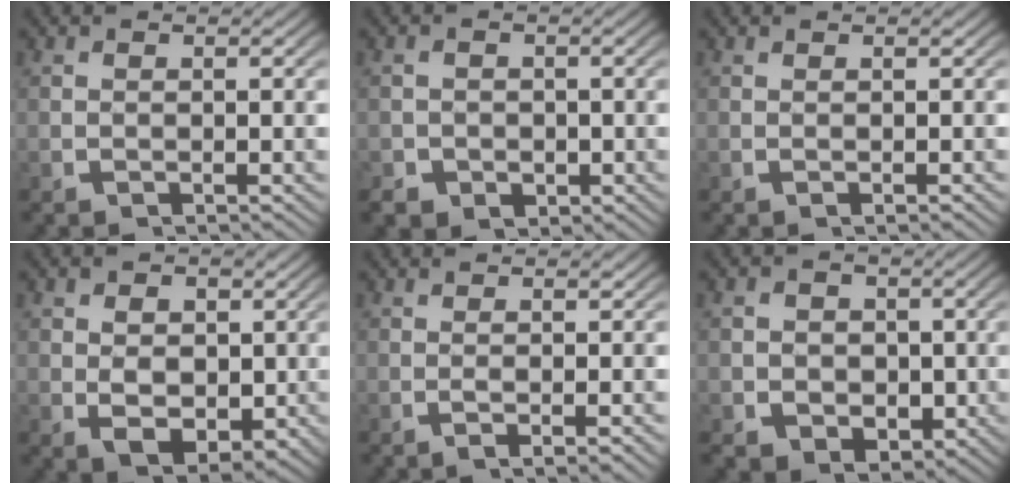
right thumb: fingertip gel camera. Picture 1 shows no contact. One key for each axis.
{"total": 3.4, "fx": -1.7, "fy": 2.7, "fz": 1.3, "tx": -0.014, "ty": -0.017, "tz": -0.022}
{"total": 0.7, "fx": -0.1, "fy": 0.1, "fz": 0.7, "tx": -0.011, "ty": 0.004, "tz": -0.002}
{"total": 6.5, "fx": 0.4, "fy": 4.9, "fz": 4.2, "tx": -0.091, "ty": -0.042, "tz": 0.023}
{"total": 2.0, "fx": -0.4, "fy": 0.3, "fz": 1.9, "tx": -0.035, "ty": 0.000, "tz": -0.008}
{"total": 5.4, "fx": -0.7, "fy": 4.5, "fz": 2.9, "tx": -0.049, "ty": -0.028, "tz": -0.002}